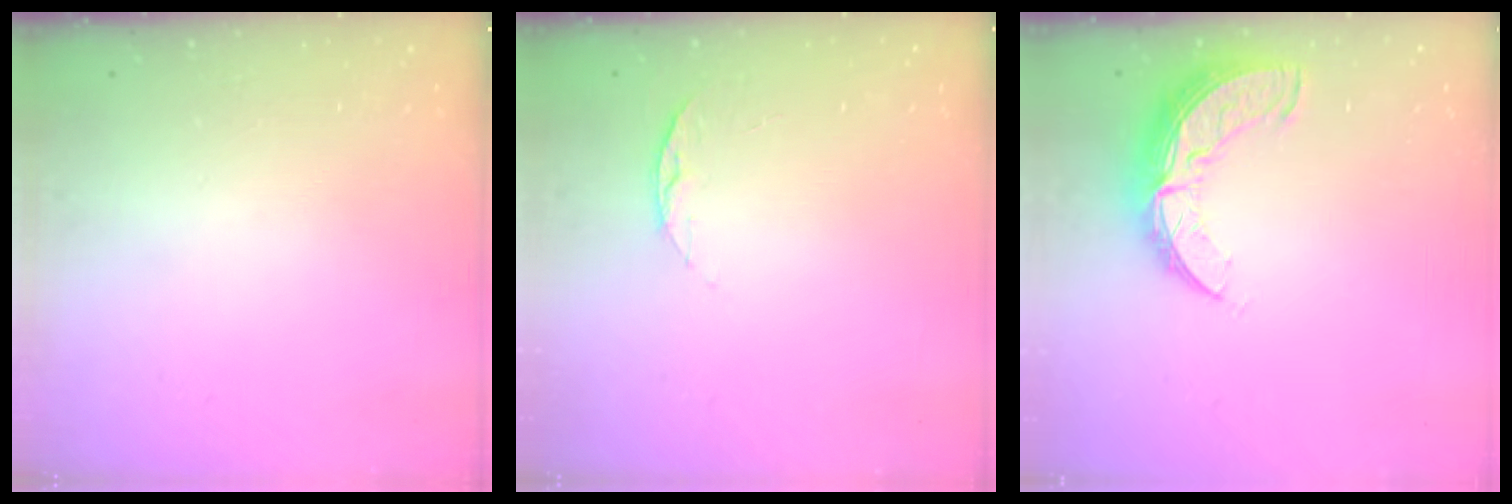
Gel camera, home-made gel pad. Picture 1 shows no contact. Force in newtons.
{"total": 6.2, "press": 6.1, "slide": 0.7}
{"total": 12.2, "press": 12.2, "slide": 1.1}